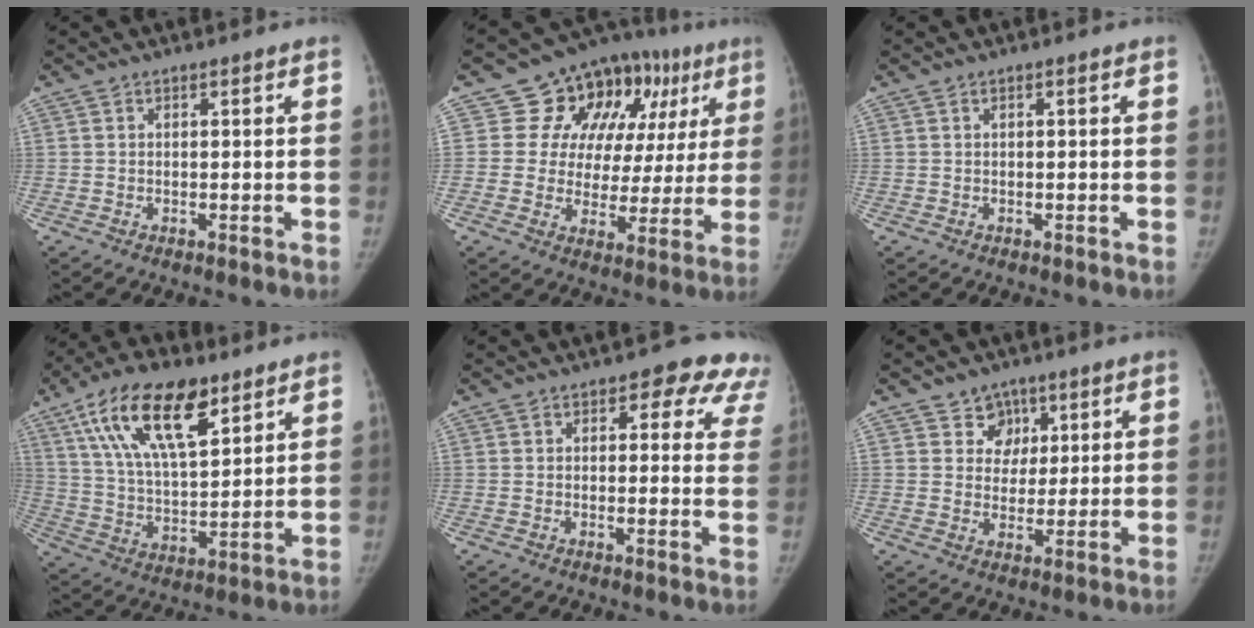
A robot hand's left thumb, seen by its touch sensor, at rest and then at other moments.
{"total": 16.0, "force": [5.6, 12.4, 8.3], "torque": [-0.044, 0.024, 0.078]}
{"total": 0.0}
{"total": 19.1, "force": [10.3, 8.3, 13.7], "torque": [-0.220, -0.030, 0.187]}
{"total": 9.6, "force": [5.3, 5.5, 5.8], "torque": [-0.009, -0.012, 0.043]}
{"total": 5.7, "force": [2.9, 4.8, 0.8], "torque": [0.023, -0.010, 0.044]}